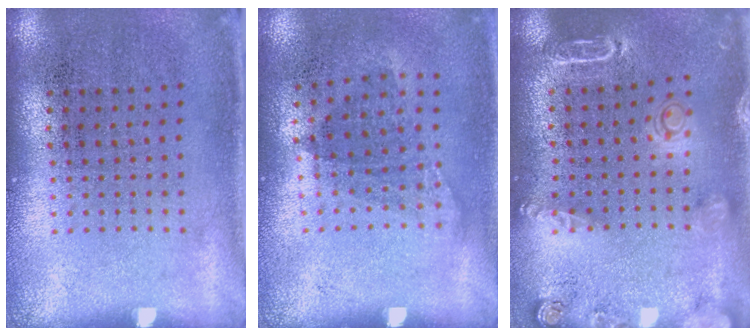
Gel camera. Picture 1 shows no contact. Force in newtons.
{"total": 1.1, "press": 0.8, "slide": 0.7}
{"total": 1.8, "press": 1.8, "slide": 0.3}